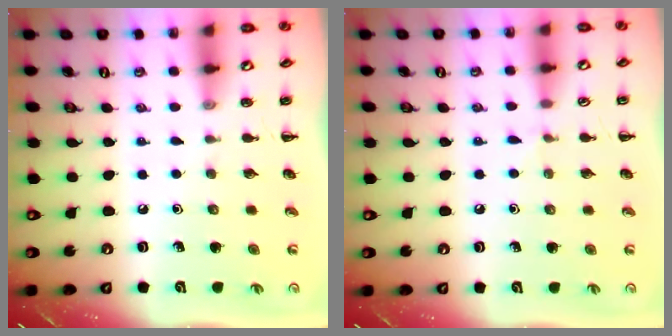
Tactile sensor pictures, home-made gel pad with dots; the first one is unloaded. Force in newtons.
{"total": 2.8, "press": 2.5, "slide": 1.1}